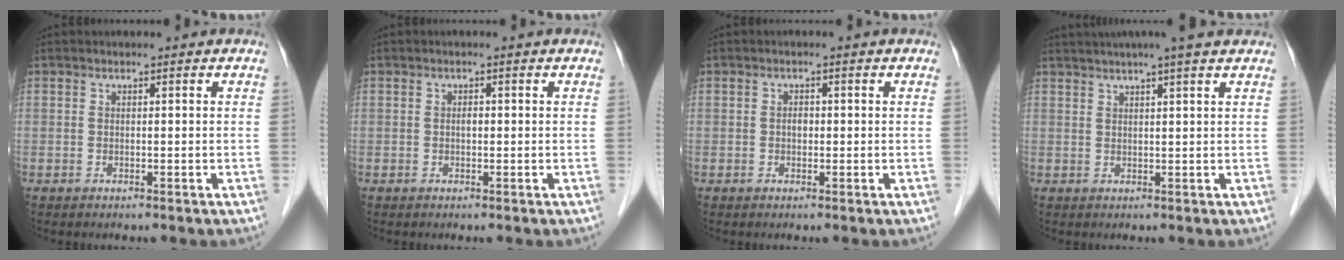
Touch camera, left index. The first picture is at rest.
{"total": 0.8, "force": [-0.6, 0.2, 0.5], "torque": [-0.010, -0.004, -0.010]}
{"total": 1.2, "force": [-0.7, 0.7, 0.7], "torque": [-0.012, -0.003, -0.011]}
{"total": 9.3, "force": [7.5, 0.0, 5.5], "torque": [-0.087, 0.028, 0.093]}